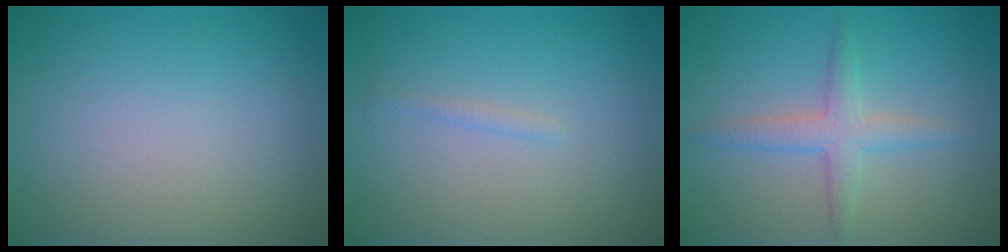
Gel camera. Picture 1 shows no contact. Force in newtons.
{"total": 0.6, "press": 0.6, "slide": 0.0}
{"total": 2.8, "press": 2.8, "slide": 0.0}